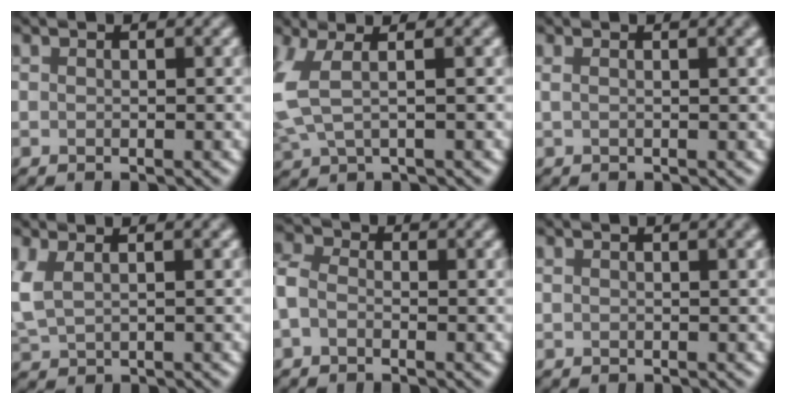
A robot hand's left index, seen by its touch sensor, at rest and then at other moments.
{"total": 4.6, "force": [0.1, 1.7, 4.2], "torque": [-0.116, 0.007, 0.013]}
{"total": 3.8, "force": [1.3, 1.9, 3.1], "torque": [-0.012, 0.031, -0.008]}
{"total": 3.8, "force": [1.1, 1.8, 3.2], "torque": [-0.078, 0.010, 0.035]}
{"total": 2.7, "force": [-1.2, 1.9, 1.5], "torque": [-0.043, 0.012, -0.030]}
{"total": 2.5, "force": [1.1, 1.2, 1.9], "torque": [-0.001, 0.015, -0.001]}